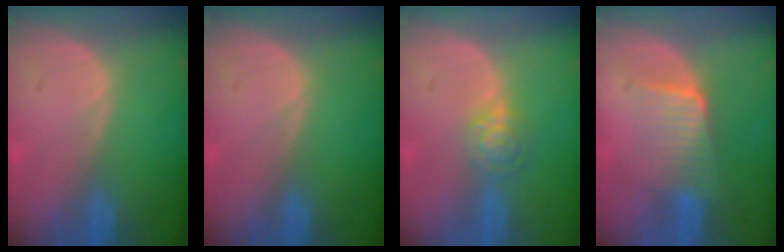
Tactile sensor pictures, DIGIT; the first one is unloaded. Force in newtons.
{"total": 0.0}
{"total": 4.0, "press": 3.7, "slide": 1.5}
{"total": 6.3, "press": 5.6, "slide": 2.8}